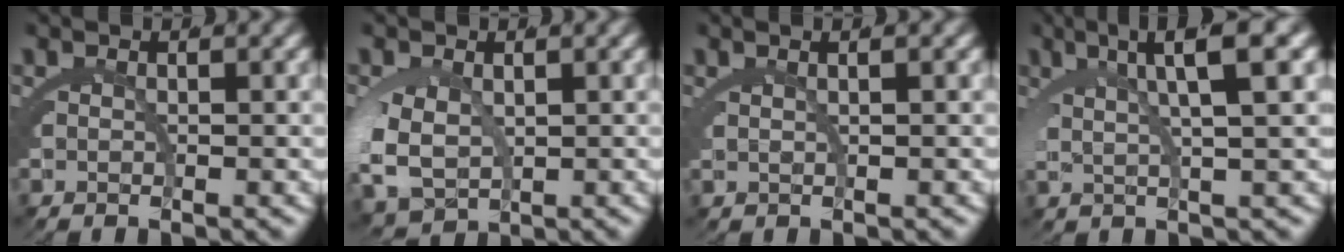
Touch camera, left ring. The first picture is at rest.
{"total": 5.1, "force": [-0.3, 4.0, 3.2], "torque": [-0.092, -0.032, 0.016]}
{"total": 1.6, "force": [1.0, -0.4, 1.3], "torque": [-0.008, 0.010, 0.018]}
{"total": 6.8, "force": [3.9, 0.9, 5.6], "torque": [-0.084, 0.017, 0.059]}